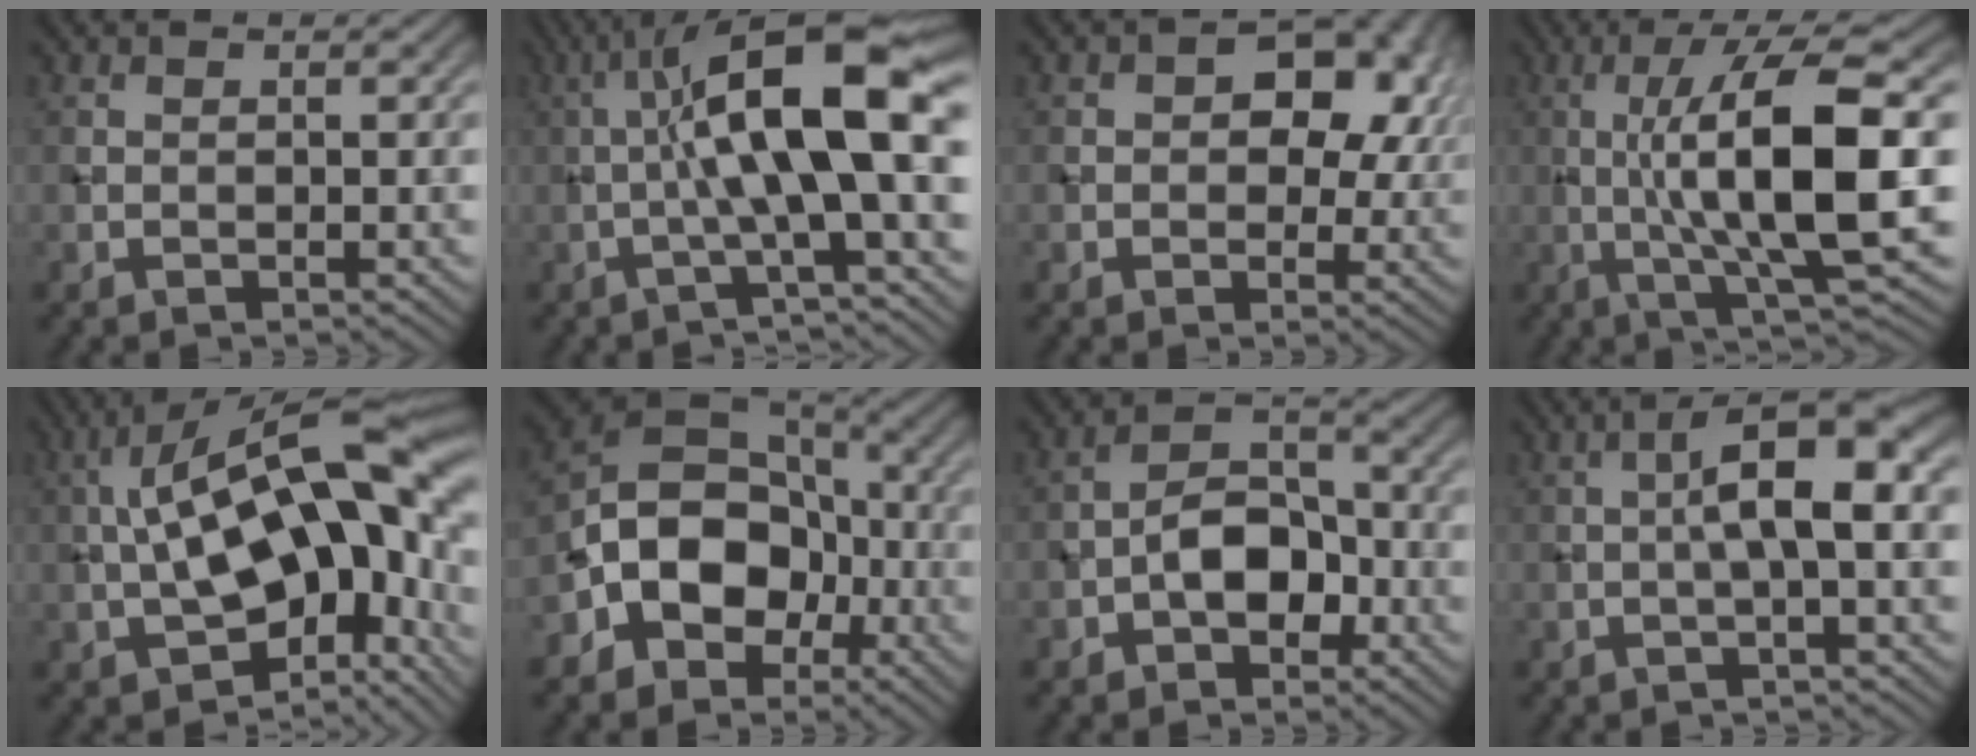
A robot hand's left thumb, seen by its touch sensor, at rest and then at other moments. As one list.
[{"total": 13.4, "force": [0.0, 3.1, 13.0], "torque": [-0.200, 0.031, -0.007]}, {"total": 9.5, "force": [2.0, 6.2, 6.9], "torque": [-0.084, 0.002, 0.023]}, {"total": 13.4, "force": [0.0, 2.5, 13.1], "torque": [-0.218, 0.019, 0.001]}, {"total": 19.6, "force": [0.4, 9.2, 17.2], "torque": [-0.289, 0.016, 0.008]}, {"total": 12.6, "force": [-4.0, 9.2, 7.6], "torque": [-0.138, -0.013, -0.086]}, {"total": 6.7, "force": [-2.5, 4.2, 4.6], "torque": [-0.070, 0.014, -0.051]}, {"total": 6.3, "force": [0.2, 1.3, 6.2], "torque": [-0.104, 0.018, -0.001]}]